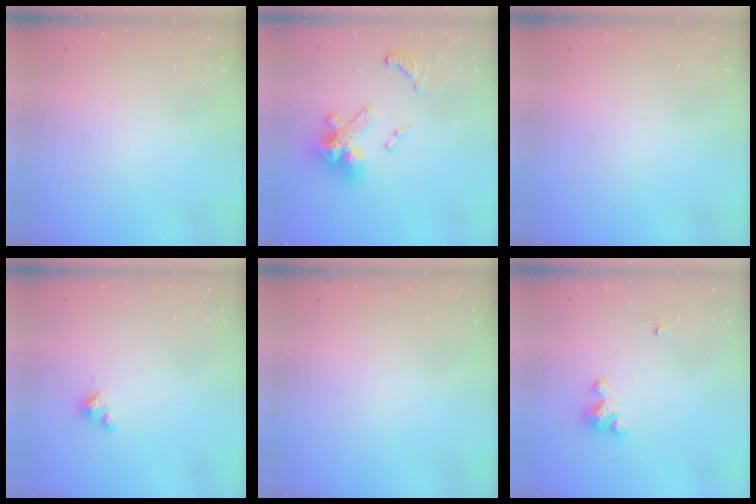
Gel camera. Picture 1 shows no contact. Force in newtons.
{"total": 15.5, "press": 15.4, "slide": 1.2}
{"total": 0.0}
{"total": 2.0, "press": 2.0, "slide": 0.3}
{"total": 0.0}
{"total": 3.2, "press": 3.2, "slide": 0.1}